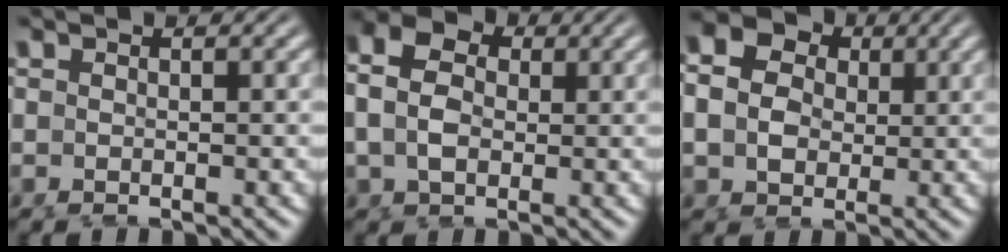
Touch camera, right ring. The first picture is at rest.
{"total": 6.6, "force": [1.3, 5.1, 4.0], "torque": [-0.082, 0.001, 0.015]}
{"total": 11.0, "force": [2.7, 9.1, 5.5], "torque": [-0.103, 0.004, 0.030]}